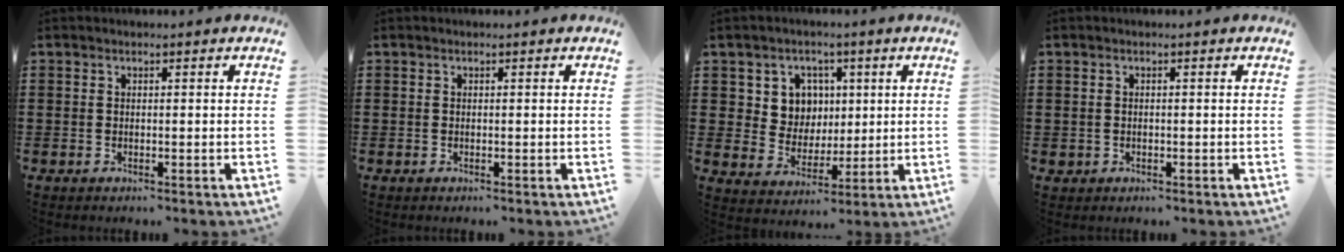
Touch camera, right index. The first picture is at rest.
{"total": 0.0}
{"total": 6.8, "force": [2.4, 6.1, 1.9], "torque": [-0.061, 0.011, 0.043]}
{"total": 0.7, "force": [0.0, 0.6, 0.3], "torque": [-0.008, 0.005, -0.001]}